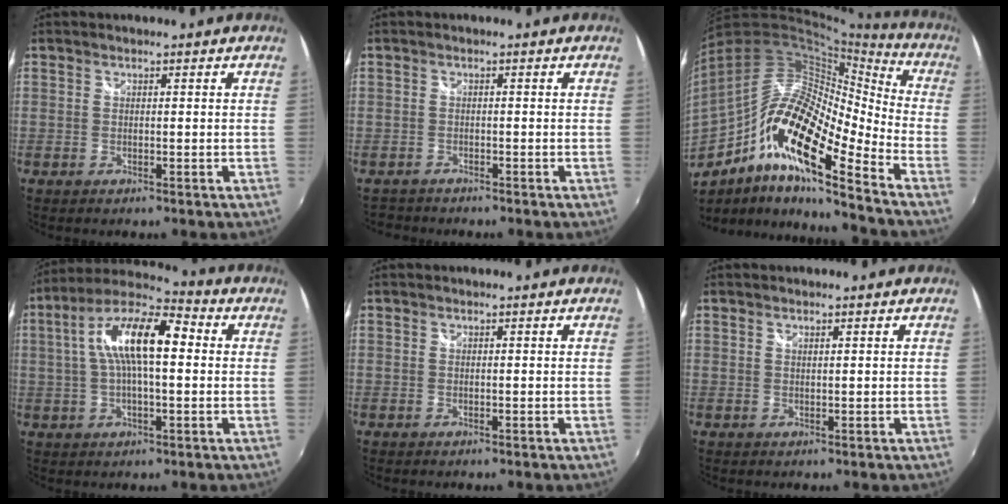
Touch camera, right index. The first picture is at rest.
{"total": 1.9, "force": [-1.7, 0.9, -0.3], "torque": [-0.004, 0.002, -0.033]}
{"total": 21.1, "force": [-9.1, 5.5, 18.2], "torque": [-0.313, -0.015, -0.187]}
{"total": 14.8, "force": [2.1, 5.3, 13.7], "torque": [-0.248, 0.026, 0.025]}
{"total": 0.0}
{"total": 0.6, "force": [0.4, 0.1, 0.4], "torque": [-0.005, 0.001, 0.007]}